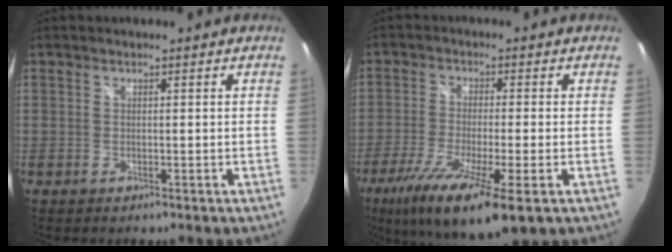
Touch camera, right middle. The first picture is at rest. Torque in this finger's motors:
{"motor_torque": [1.23, -0.91, 0.80, 0.21]}